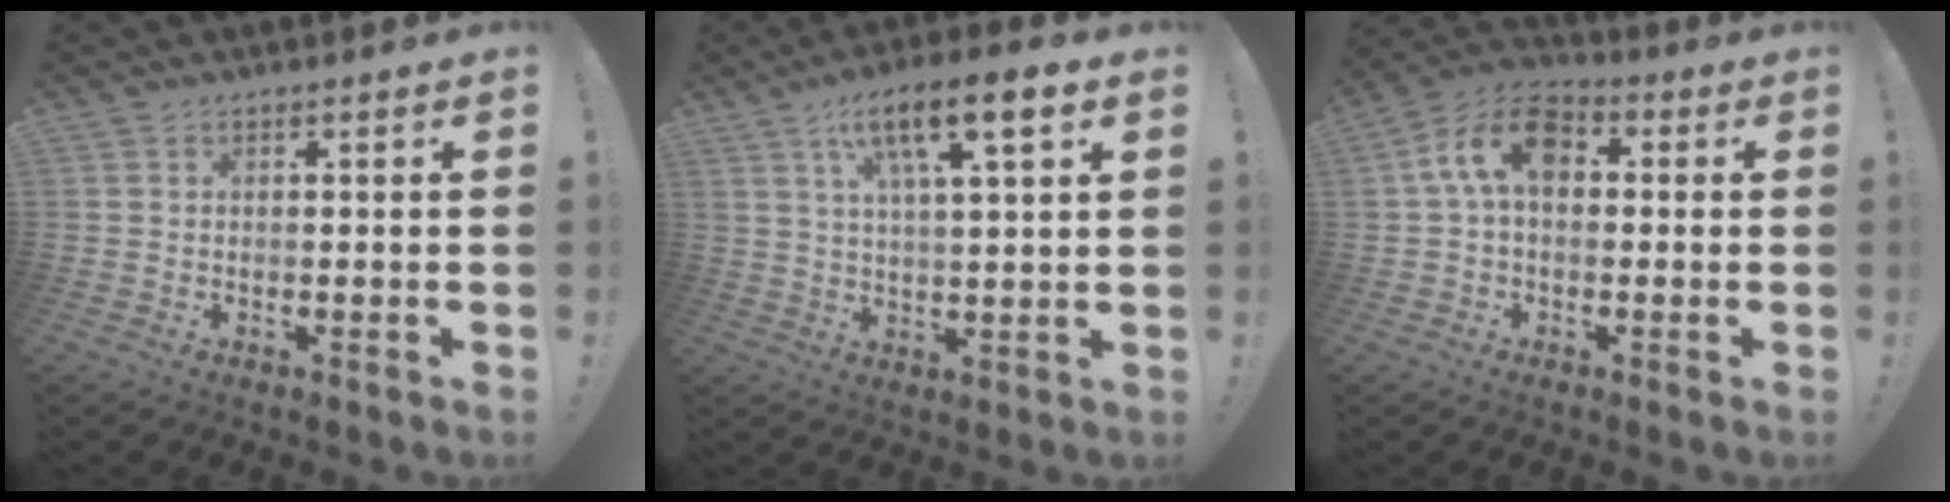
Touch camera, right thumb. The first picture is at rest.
{"total": 12.5, "force": [6.0, 2.8, 10.6], "torque": [-0.171, -0.018, 0.093]}
{"total": 11.9, "force": [2.4, 7.2, 9.2], "torque": [-0.178, 0.013, 0.050]}